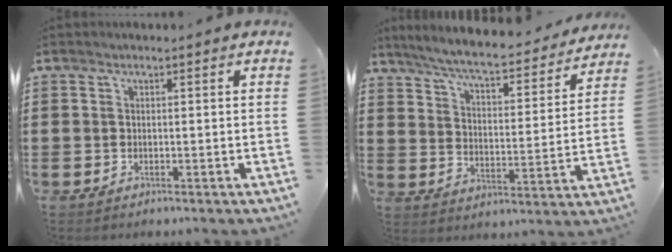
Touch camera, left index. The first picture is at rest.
{"total": 6.1, "force": [5.6, 0.1, 2.3], "torque": [-0.070, -0.039, 0.092]}